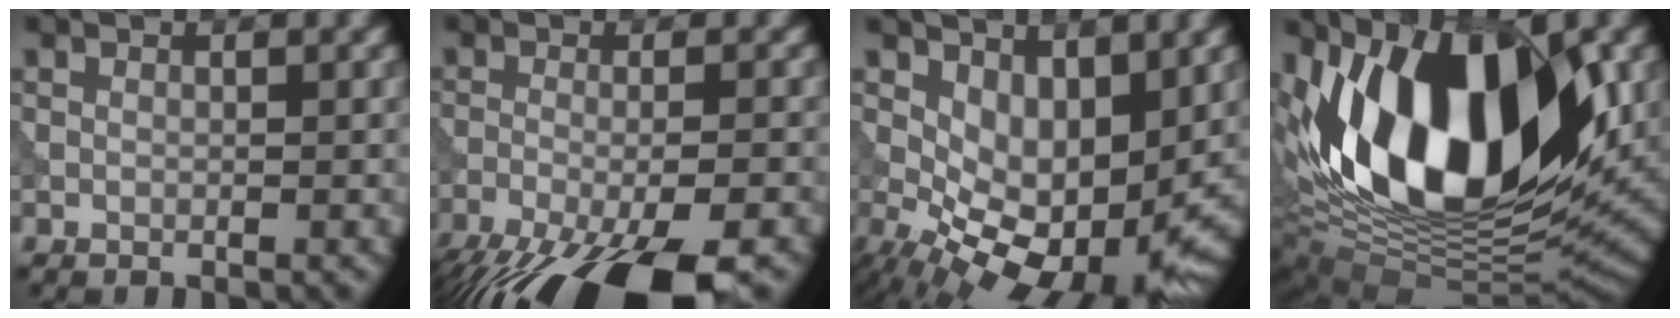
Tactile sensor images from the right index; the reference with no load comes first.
{"total": 12.0, "force": [-8.8, 3.3, 7.4], "torque": [-0.125, -0.053, -0.127]}
{"total": 8.7, "force": [-0.1, 4.8, 7.2], "torque": [-0.125, -0.027, 0.007]}
{"total": 16.3, "force": [3.8, 8.3, 13.5], "torque": [-0.233, 0.005, 0.046]}